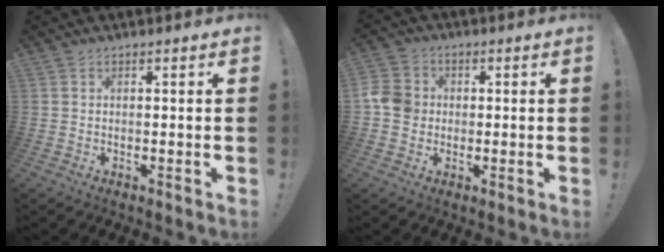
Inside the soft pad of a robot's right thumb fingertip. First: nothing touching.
{"total": 7.7, "force": [-0.4, 7.0, 3.2], "torque": [-0.061, 0.015, -0.003]}